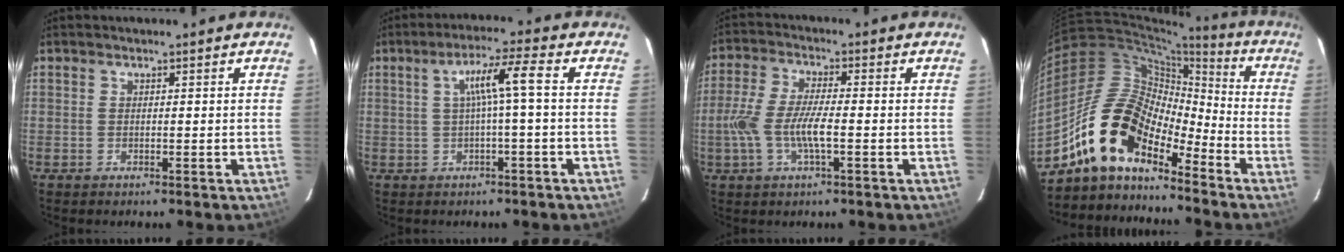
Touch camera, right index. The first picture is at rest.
{"total": 5.6, "force": [-0.1, -0.6, 5.6], "torque": [-0.103, 0.008, 0.007]}
{"total": 8.8, "force": [-2.1, 2.2, 8.3], "torque": [-0.174, -0.001, -0.042]}
{"total": 14.4, "force": [-10.9, 5.8, 7.5], "torque": [-0.127, 0.018, -0.217]}